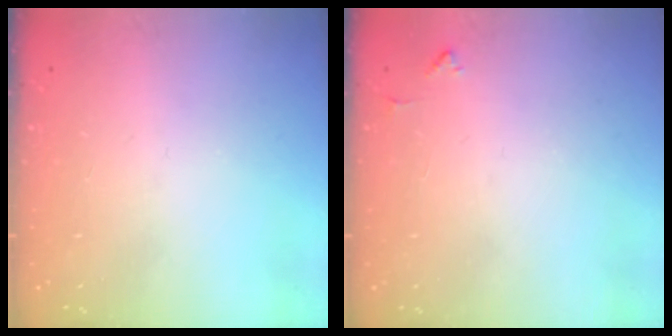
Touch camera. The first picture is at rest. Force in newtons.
{"total": 4.1, "press": 4.0, "slide": 0.6}